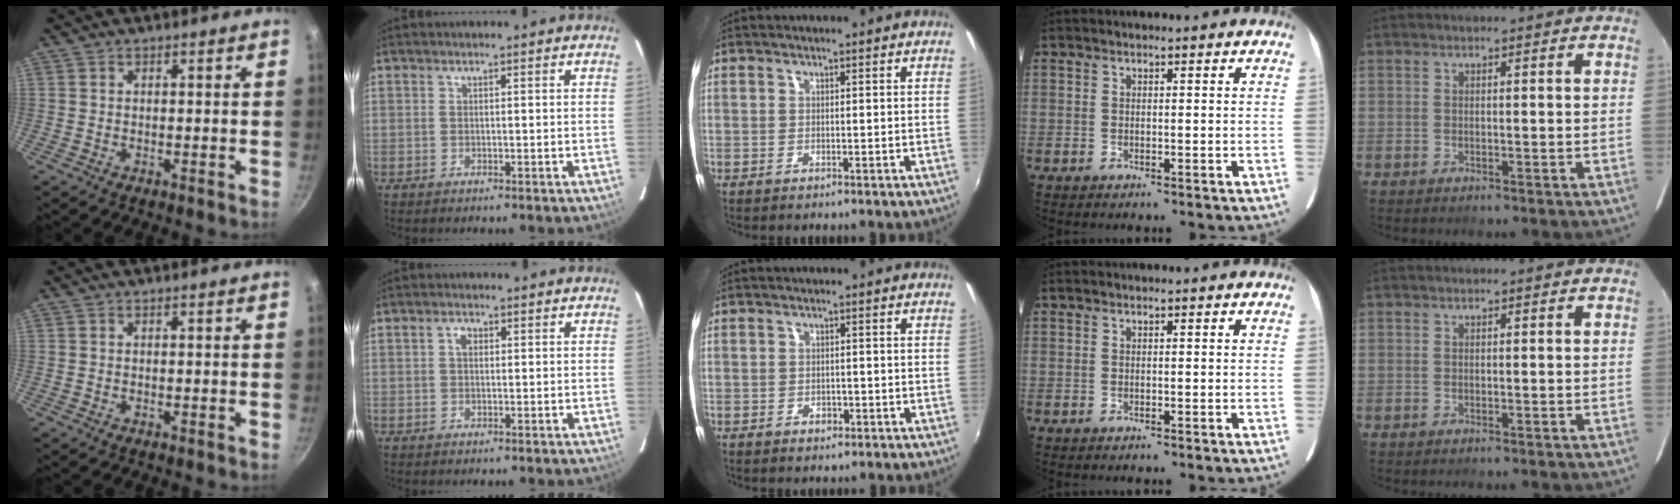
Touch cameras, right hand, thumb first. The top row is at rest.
{"index": {"total": 1.6, "force": [0.3, 1.1, 1.1], "torque": [-0.019, 0.007, 0.003]}, "middle": {"total": 1.6, "force": [-0.8, 1.2, 0.5], "torque": [-0.007, -0.002, -0.011]}}